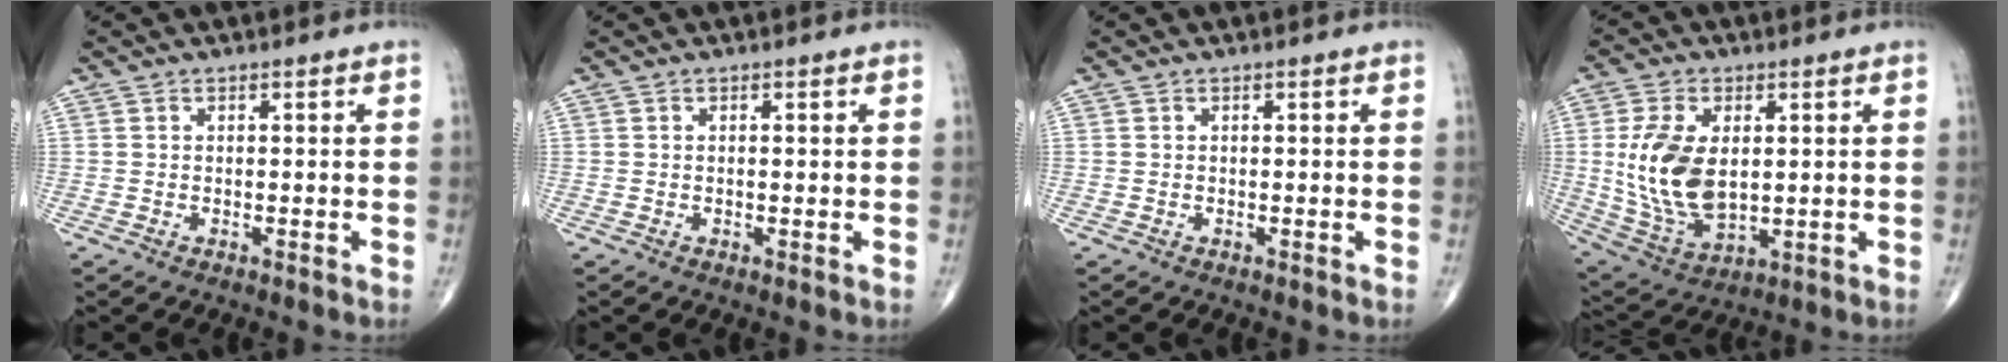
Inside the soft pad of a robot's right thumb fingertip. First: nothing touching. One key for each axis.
{"total": 0.6, "fx": 0.1, "fy": 0.2, "fz": 0.5, "tx": -0.010, "ty": -0.001, "tz": 0.002}
{"total": 0.0}
{"total": 15.0, "fx": 1.5, "fy": 8.7, "fz": 12.1, "tx": -0.233, "ty": -0.015, "tz": 0.043}